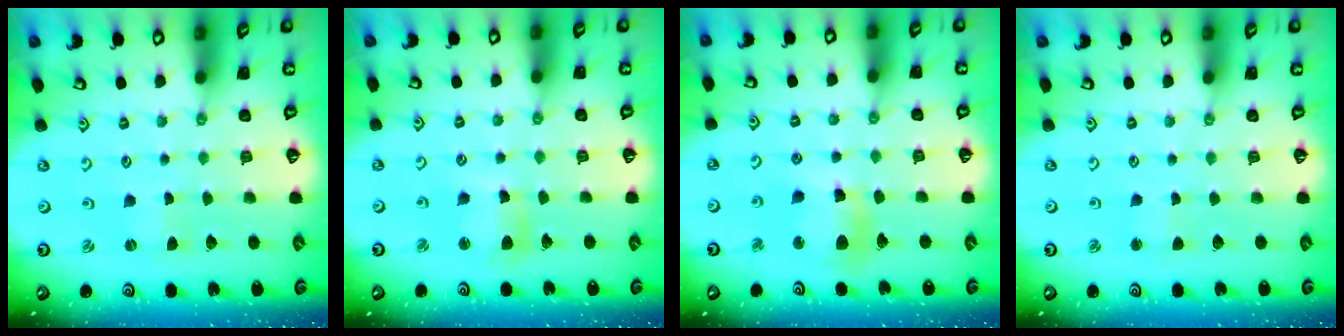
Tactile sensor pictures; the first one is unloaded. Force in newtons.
{"total": 7.6, "press": 7.6, "slide": 1.1}
{"total": 11.6, "press": 11.4, "slide": 2.0}
{"total": 2.0, "press": 2.0, "slide": 0.3}